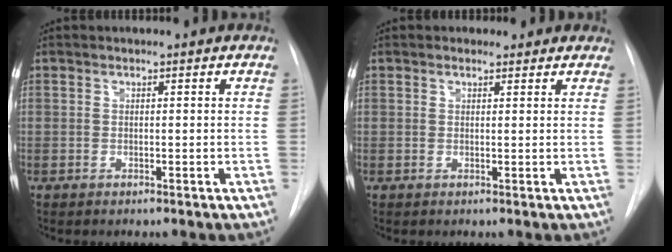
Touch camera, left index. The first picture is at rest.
{"total": 1.8, "force": [1.4, 1.0, 0.3], "torque": [-0.002, 0.008, 0.014]}